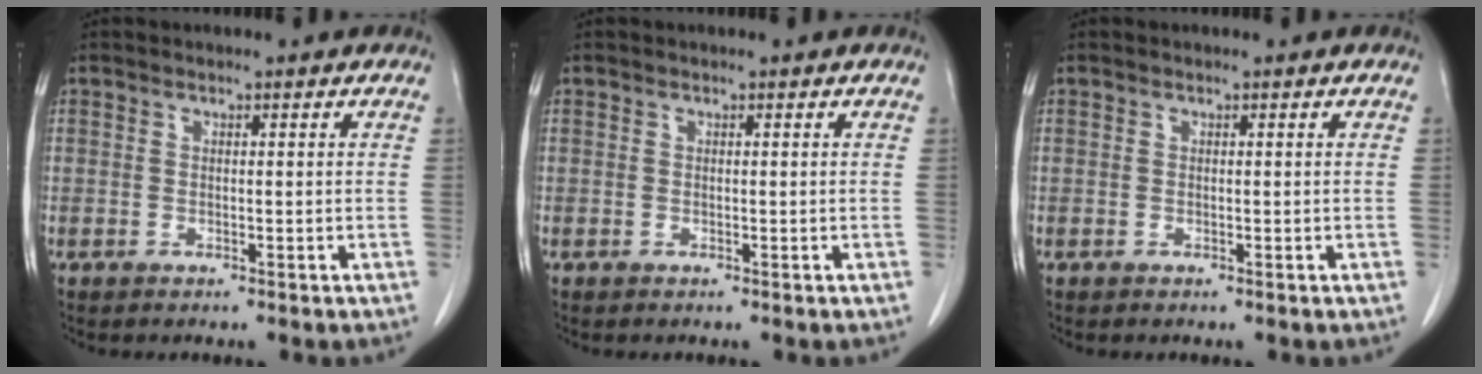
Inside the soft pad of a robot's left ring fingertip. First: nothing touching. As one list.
[{"total": 0.0}, {"total": 0.0}]